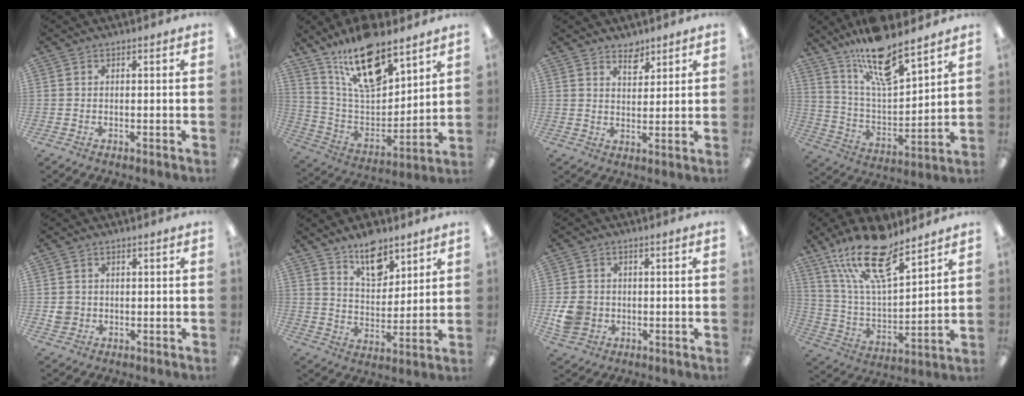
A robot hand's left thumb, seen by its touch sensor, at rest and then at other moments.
{"total": 19.4, "force": [13.8, 7.6, 11.4], "torque": [-0.208, -0.074, 0.241]}
{"total": 4.6, "force": [3.8, 2.1, 1.3], "torque": [-0.002, -0.027, 0.066]}
{"total": 16.9, "force": [13.1, 4.7, 9.5], "torque": [-0.172, -0.076, 0.223]}
{"total": 2.9, "force": [0.1, 2.8, 0.8], "torque": [-0.008, 0.002, 0.001]}
{"total": 11.3, "force": [8.4, 5.7, 4.9], "torque": [-0.066, -0.048, 0.150]}
{"total": 6.6, "force": [-1.1, 5.9, 2.8], "torque": [-0.064, 0.011, -0.016]}
{"total": 20.6, "force": [14.3, 7.4, 12.9], "torque": [-0.245, -0.080, 0.250]}